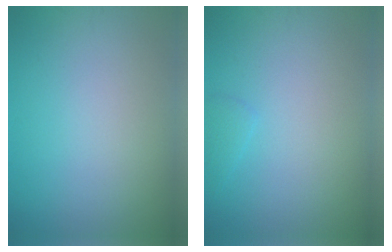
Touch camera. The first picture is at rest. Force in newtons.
{"total": 0.9, "press": 0.9, "slide": 0.1}